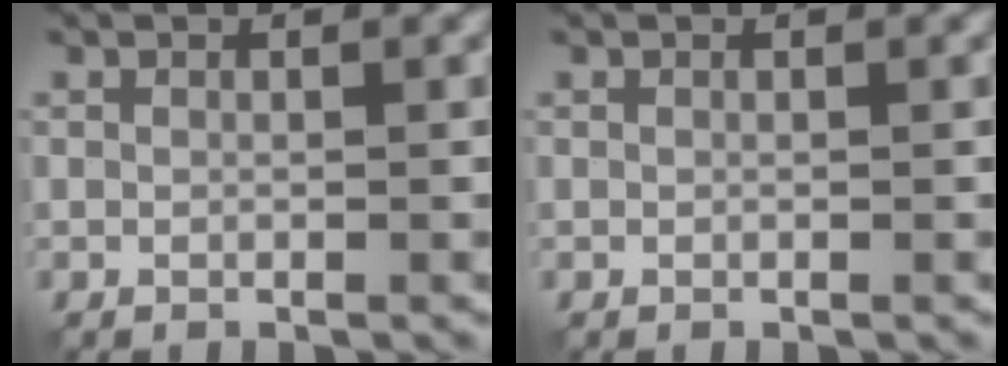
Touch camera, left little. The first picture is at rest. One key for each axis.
{"total": 0.0}